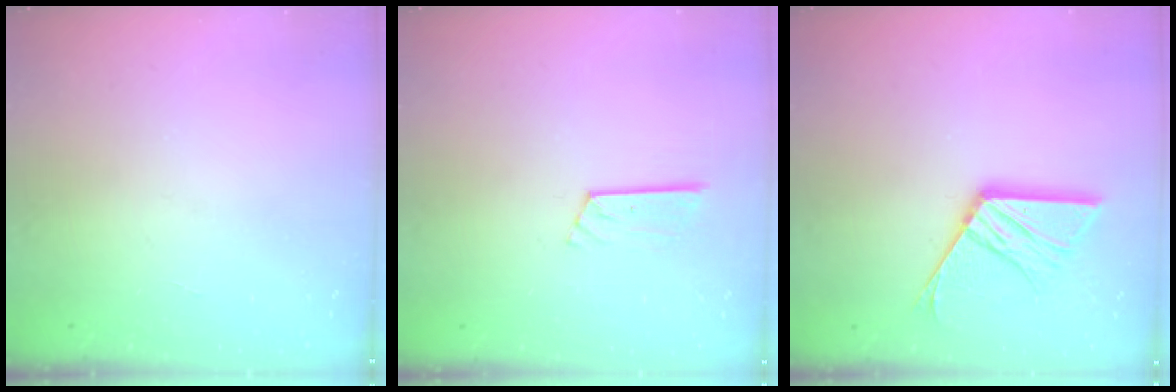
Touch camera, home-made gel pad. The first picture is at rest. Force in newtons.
{"total": 6.7, "press": 6.7, "slide": 0.5}
{"total": 14.4, "press": 14.3, "slide": 1.5}